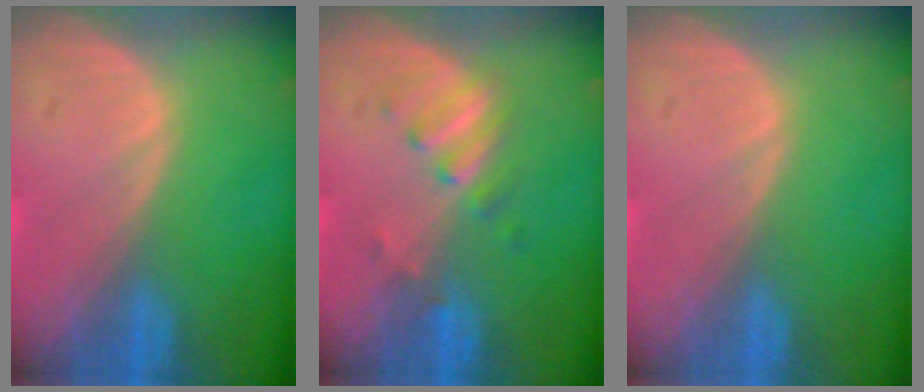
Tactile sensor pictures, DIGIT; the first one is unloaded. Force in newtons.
{"total": 3.2, "press": 3.2, "slide": 0.4}
{"total": 0.0}